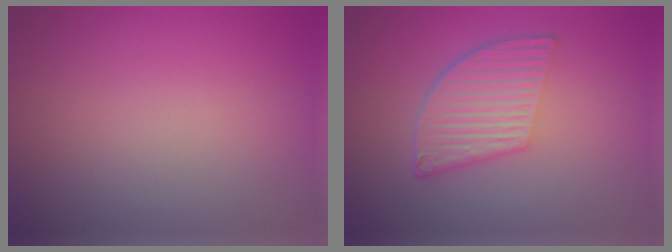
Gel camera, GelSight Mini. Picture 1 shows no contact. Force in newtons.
{"total": 5.9, "press": 3.9, "slide": 4.4}